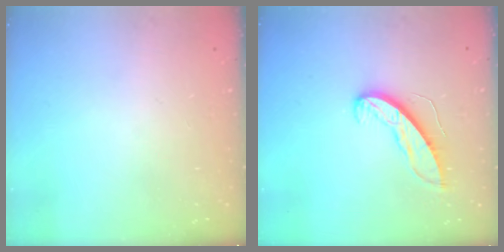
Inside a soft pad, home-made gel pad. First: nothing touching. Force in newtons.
{"total": 9.0, "press": 9.0, "slide": 0.3}